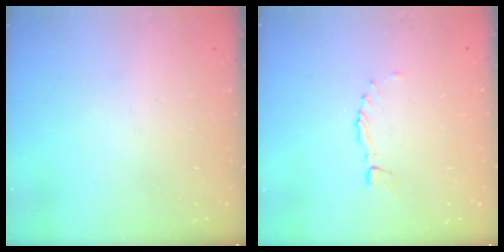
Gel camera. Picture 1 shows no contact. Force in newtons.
{"total": 0.0}